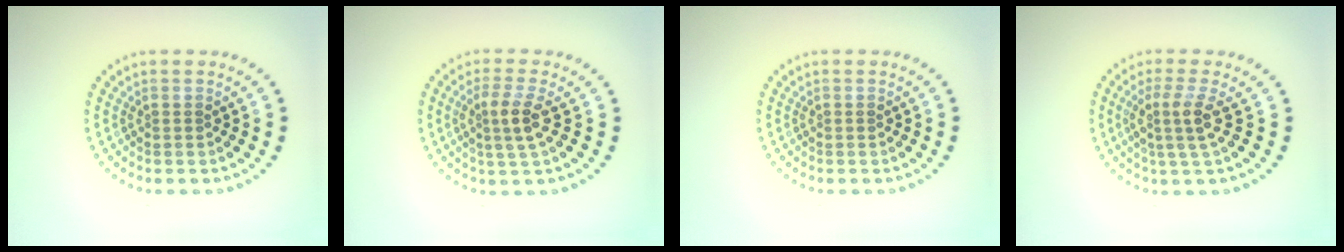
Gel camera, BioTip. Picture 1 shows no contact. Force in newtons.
{"total": 2.6, "press": 2.3, "slide": 1.3}
{"total": 0.0}
{"total": 2.9, "press": 2.2, "slide": 1.8}